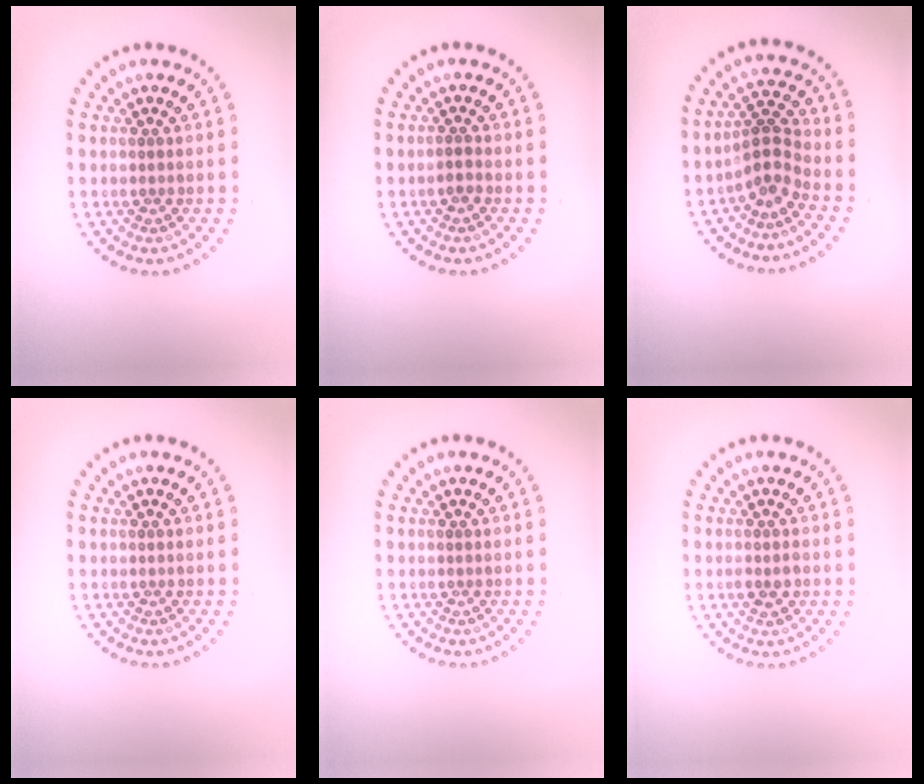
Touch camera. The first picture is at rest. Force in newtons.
{"total": 1.0, "press": 0.9, "slide": 0.4}
{"total": 2.9, "press": 2.2, "slide": 1.9}
{"total": 0.0}
{"total": 0.0}
{"total": 1.2, "press": 1.2, "slide": 0.4}